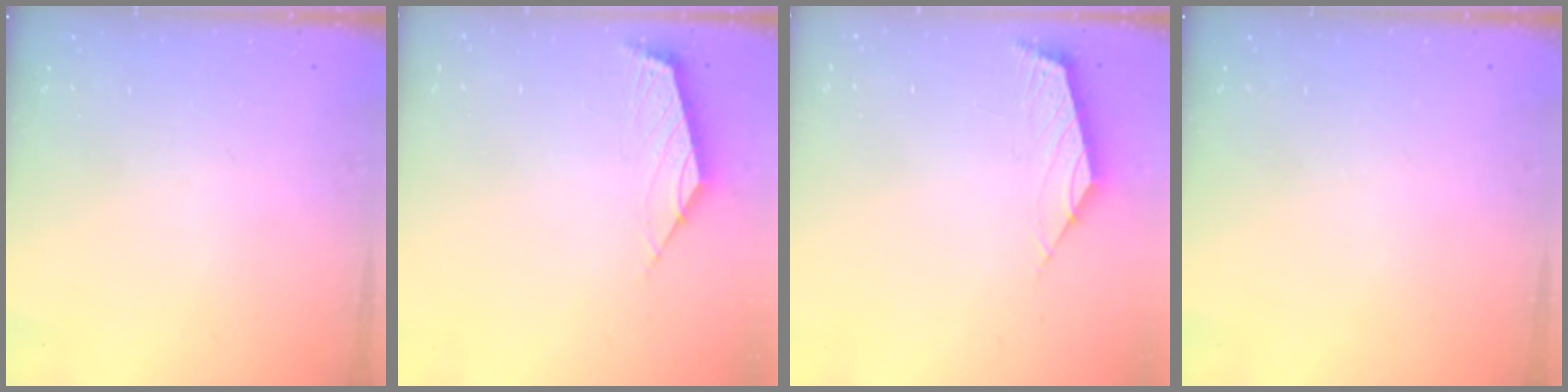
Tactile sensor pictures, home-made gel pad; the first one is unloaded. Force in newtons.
{"total": 2.4, "press": 2.3, "slide": 0.6}
{"total": 2.4, "press": 2.4, "slide": 0.4}
{"total": 0.0}